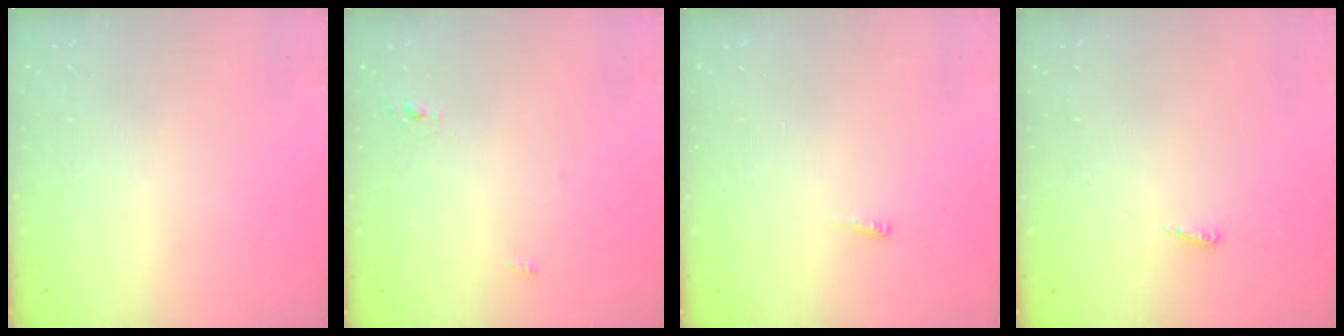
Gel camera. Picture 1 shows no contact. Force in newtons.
{"total": 2.3, "press": 2.1, "slide": 1.0}
{"total": 4.4, "press": 4.4, "slide": 0.5}
{"total": 3.6, "press": 3.5, "slide": 0.6}